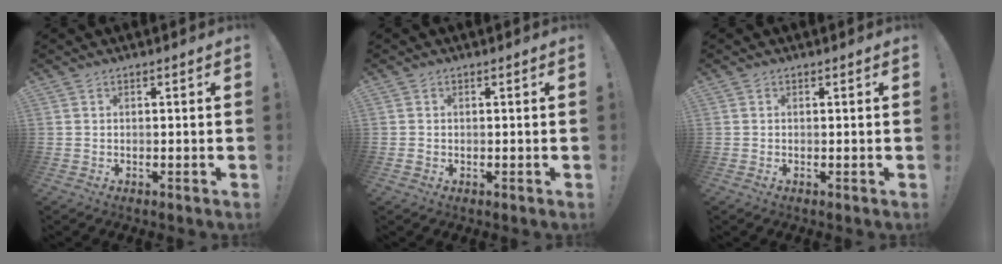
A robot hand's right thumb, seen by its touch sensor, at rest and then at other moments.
{"total": 0.8, "force": [-0.2, 0.7, 0.3], "torque": [-0.008, 0.004, -0.002]}
{"total": 0.0}